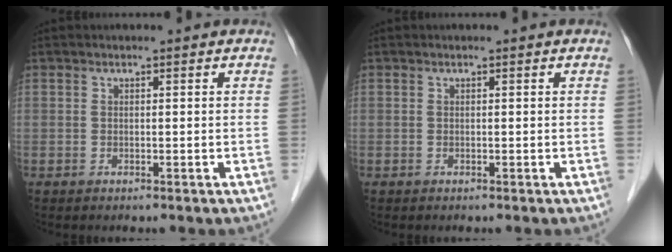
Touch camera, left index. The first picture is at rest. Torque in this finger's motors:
{"motor_torque": [-0.12, -0.04, 0.02, 0.01]}